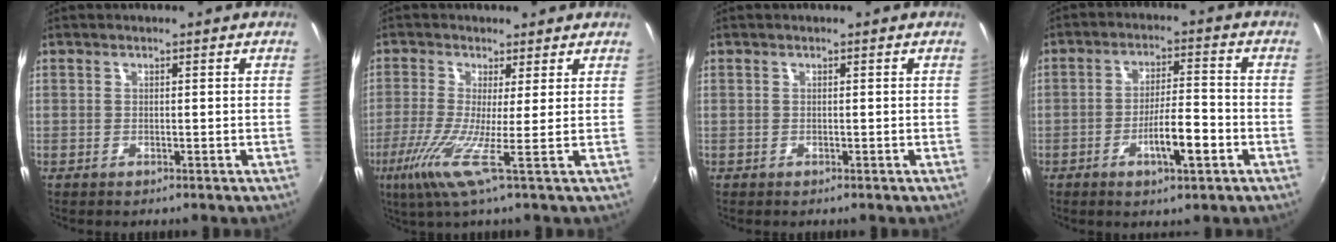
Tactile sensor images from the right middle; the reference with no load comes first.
{"total": 7.0, "force": [-2.1, -1.5, 6.5], "torque": [-0.169, -0.017, -0.050]}
{"total": 0.0}
{"total": 7.6, "force": [-3.2, 1.5, 6.8], "torque": [-0.123, -0.001, -0.046]}